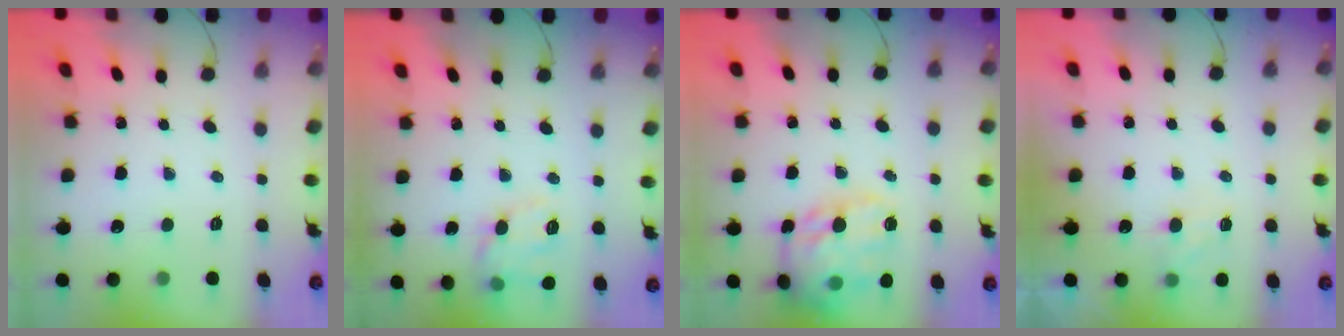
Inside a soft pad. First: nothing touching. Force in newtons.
{"total": 11.1, "press": 11.1, "slide": 0.2}
{"total": 21.1, "press": 20.9, "slide": 2.9}
{"total": 5.6, "press": 5.3, "slide": 1.6}